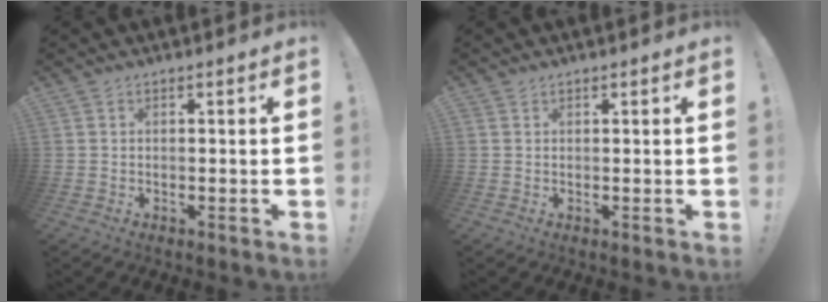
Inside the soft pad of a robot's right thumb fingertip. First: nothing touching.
{"total": 0.6, "force": [0.5, 0.3, 0.0], "torque": [0.001, -0.002, 0.009]}